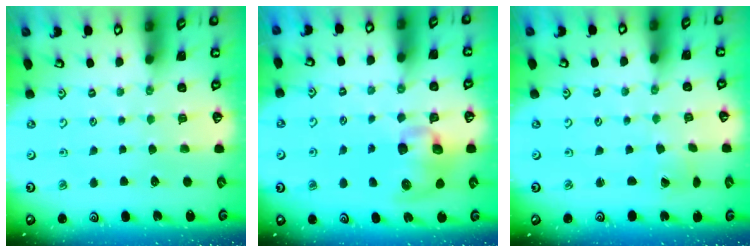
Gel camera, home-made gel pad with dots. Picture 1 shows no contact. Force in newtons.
{"total": 12.3, "press": 12.2, "slide": 1.7}
{"total": 1.3, "press": 1.2, "slide": 0.4}